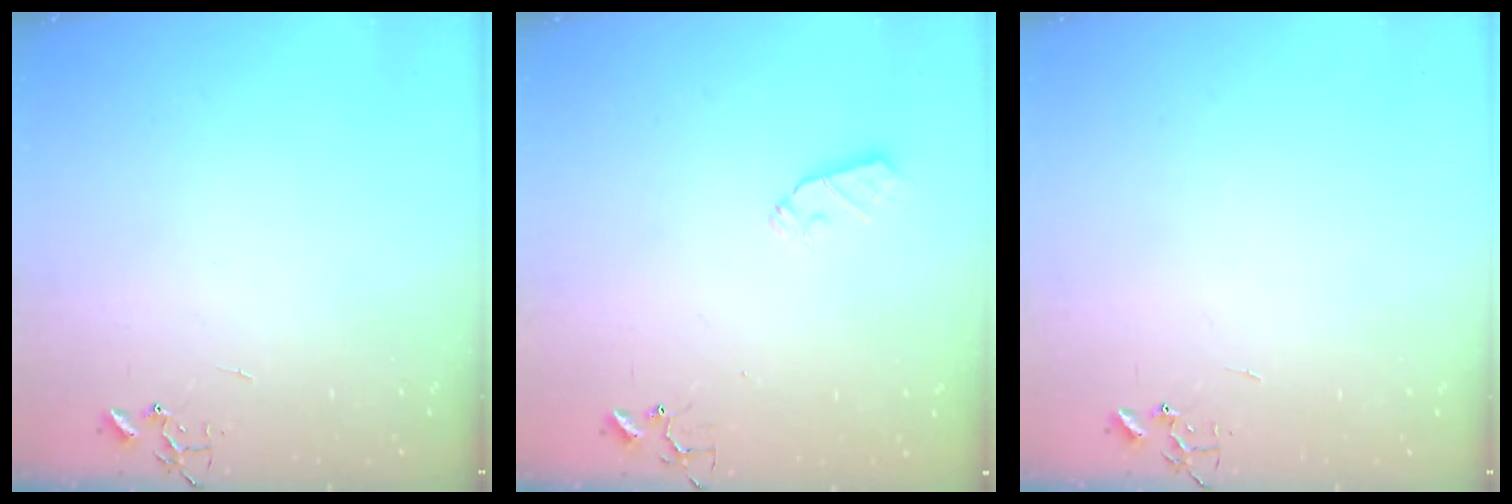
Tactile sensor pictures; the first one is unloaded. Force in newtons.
{"total": 5.5, "press": 5.5, "slide": 0.4}
{"total": 0.0}